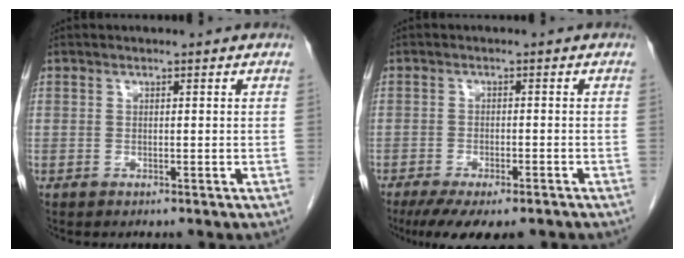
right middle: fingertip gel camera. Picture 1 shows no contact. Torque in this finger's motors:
{"motor_torque": [1.19, -0.95, 0.13, 0.08]}